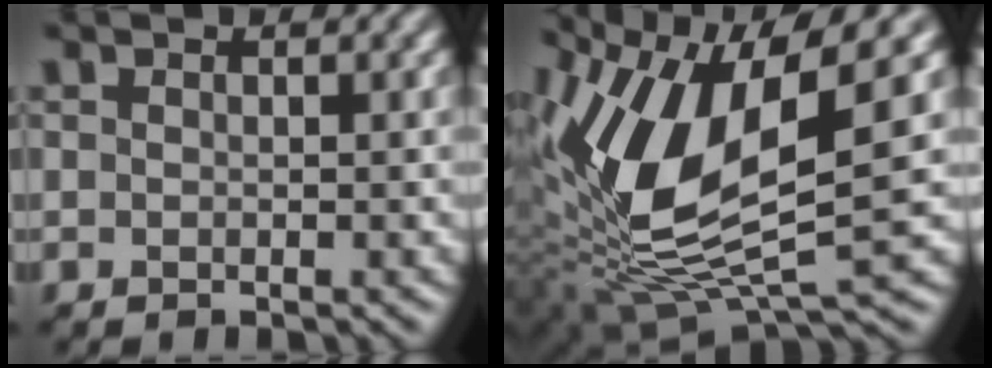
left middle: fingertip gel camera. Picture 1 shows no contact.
{"total": 11.3, "force": [1.8, 5.0, 9.9], "torque": [-0.209, -0.006, 0.038]}